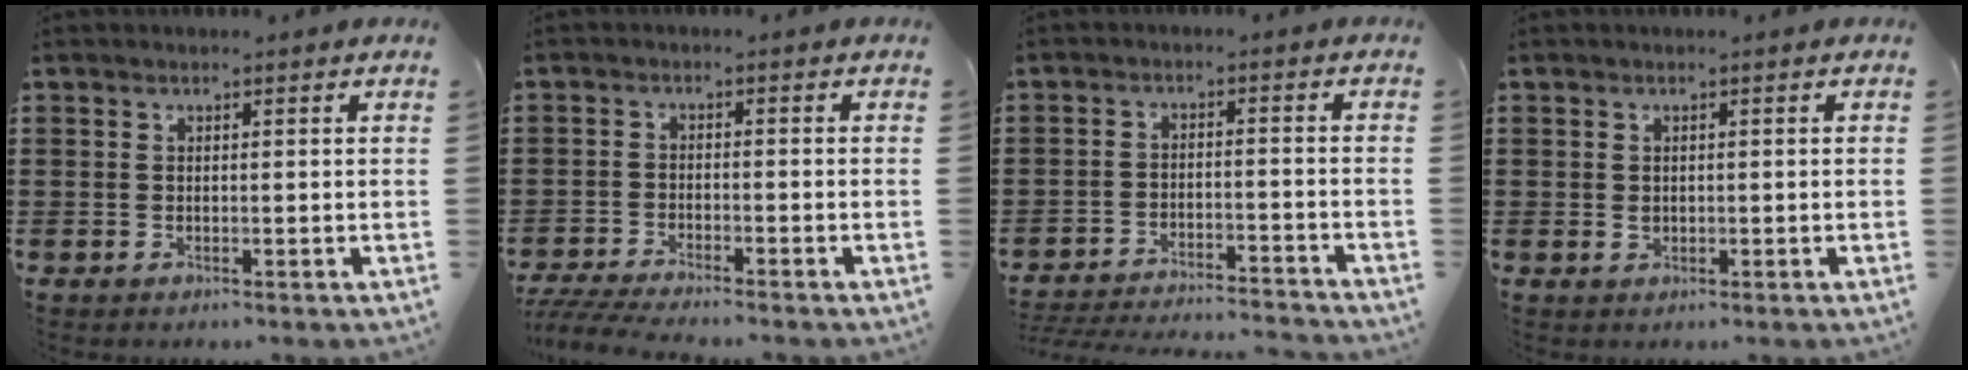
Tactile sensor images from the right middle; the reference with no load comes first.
{"total": 4.0, "force": [-3.8, -0.1, 1.2], "torque": [-0.035, -0.014, -0.079]}
{"total": 4.4, "force": [-4.4, 0.0, 0.7], "torque": [-0.021, -0.004, -0.092]}
{"total": 0.9, "force": [0.1, 0.8, 0.4], "torque": [-0.011, 0.006, 0.002]}